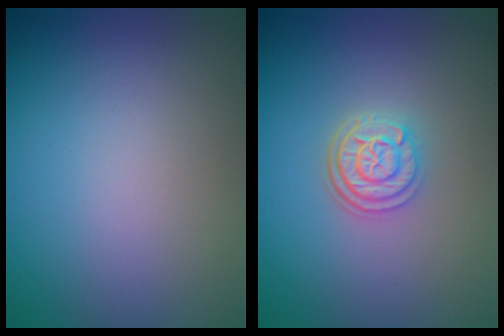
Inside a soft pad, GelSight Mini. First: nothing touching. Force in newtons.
{"total": 3.1, "press": 2.5, "slide": 1.8}